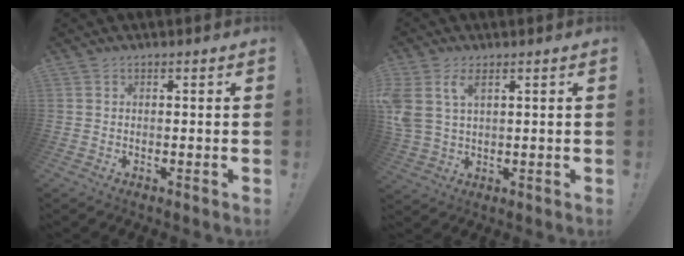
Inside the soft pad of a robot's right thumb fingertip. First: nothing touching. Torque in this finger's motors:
{"motor_torque": [1.40, 1.41, 0.70, 0.36, 0.14]}